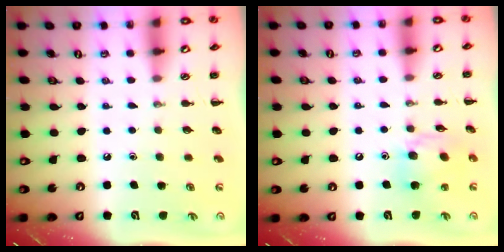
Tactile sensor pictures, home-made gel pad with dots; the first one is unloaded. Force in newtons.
{"total": 12.3, "press": 12.0, "slide": 2.8}